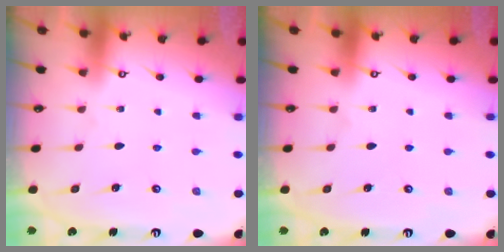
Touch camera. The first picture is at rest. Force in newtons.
{"total": 0.0}